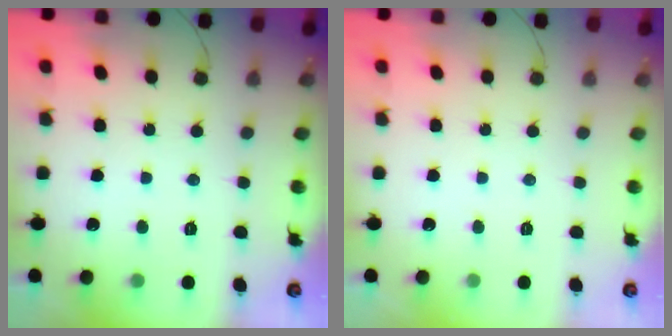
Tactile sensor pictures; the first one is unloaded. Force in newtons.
{"total": 0.0}